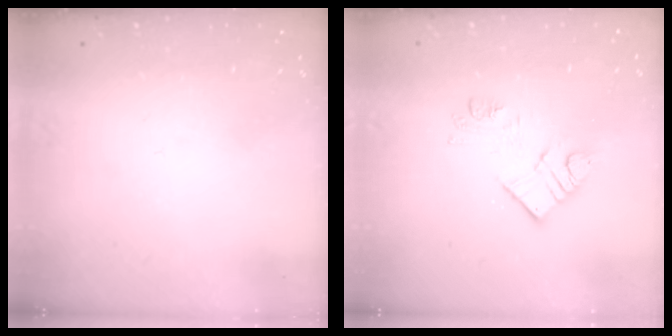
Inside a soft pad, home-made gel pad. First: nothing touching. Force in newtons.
{"total": 10.5, "press": 10.5, "slide": 0.7}